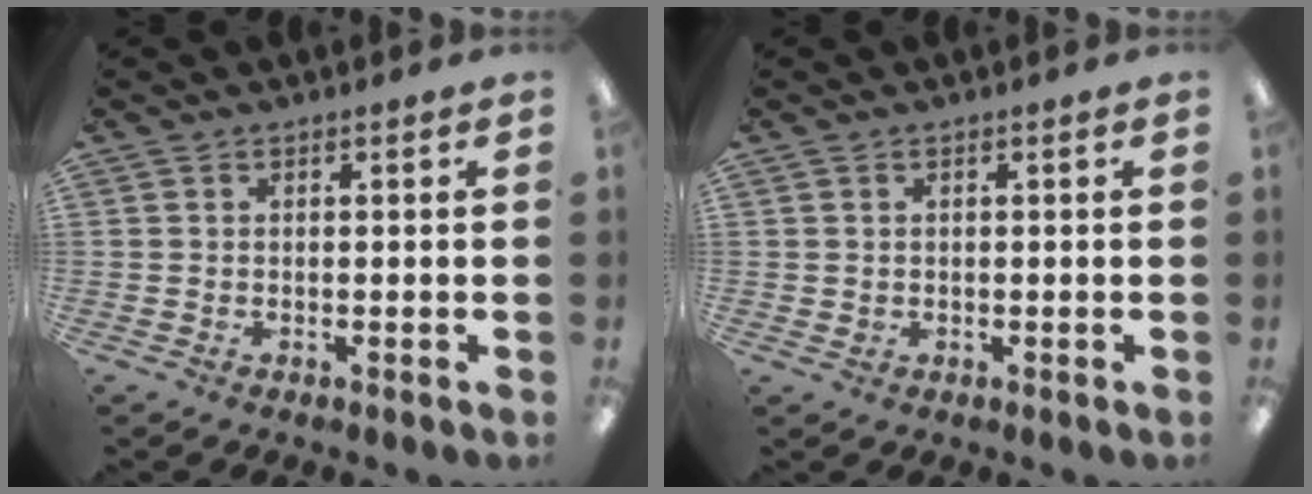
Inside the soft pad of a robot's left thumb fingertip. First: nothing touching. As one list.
[{"total": 0.9, "force": [0.3, 0.8, 0.1], "torque": [-0.003, 0.004, 0.005]}]